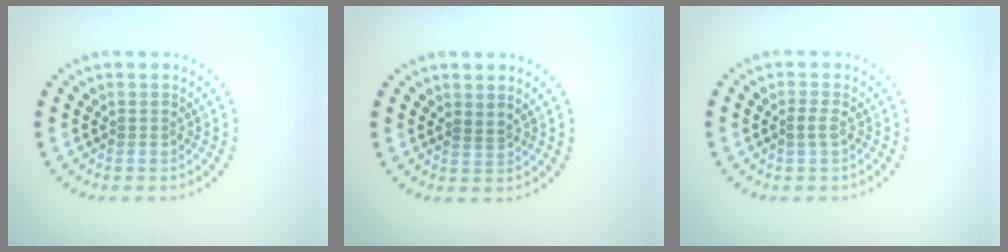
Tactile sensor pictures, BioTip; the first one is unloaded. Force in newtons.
{"total": 0.6, "press": 0.3, "slide": 0.5}
{"total": 0.8, "press": 0.8, "slide": 0.2}